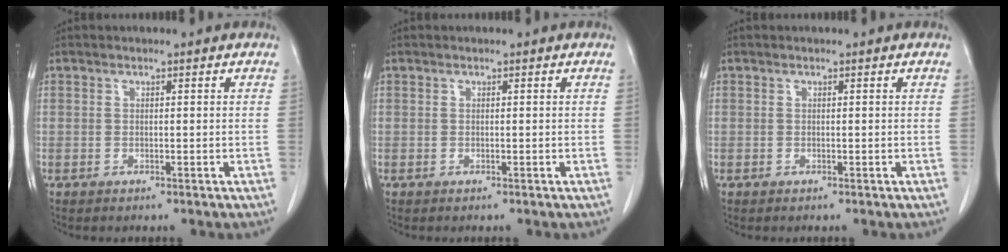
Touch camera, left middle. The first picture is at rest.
{"total": 0.0}
{"total": 0.0}